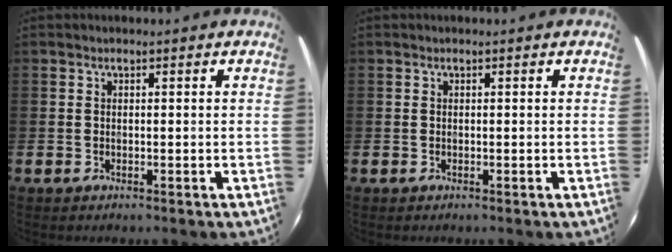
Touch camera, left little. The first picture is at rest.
{"total": 0.0}